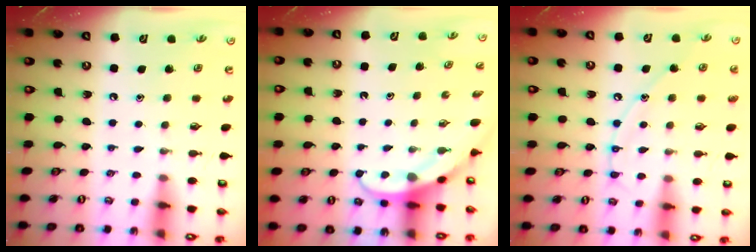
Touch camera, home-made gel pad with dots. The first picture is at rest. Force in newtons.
{"total": 3.9, "press": 3.9, "slide": 0.3}
{"total": 9.5, "press": 9.4, "slide": 0.7}